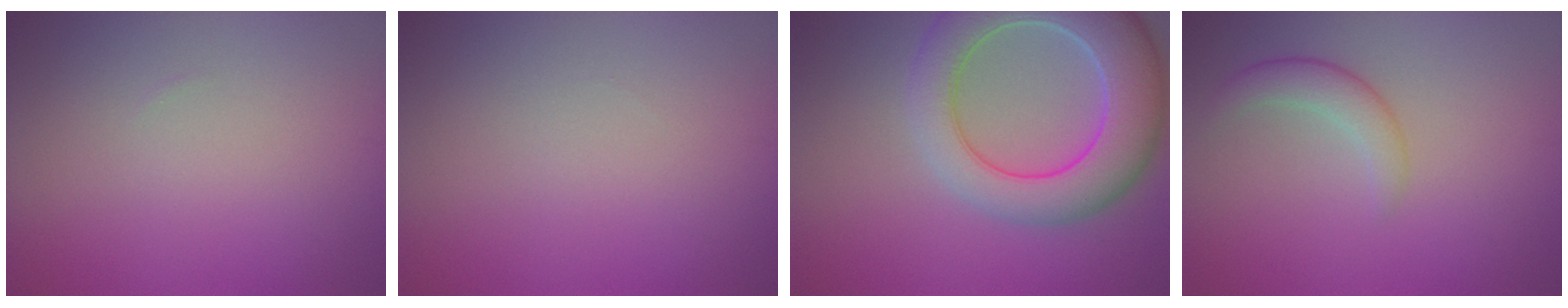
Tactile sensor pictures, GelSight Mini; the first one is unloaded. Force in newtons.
{"total": 0.0}
{"total": 9.1, "press": 9.1, "slide": 0.8}
{"total": 2.3, "press": 2.3, "slide": 0.1}